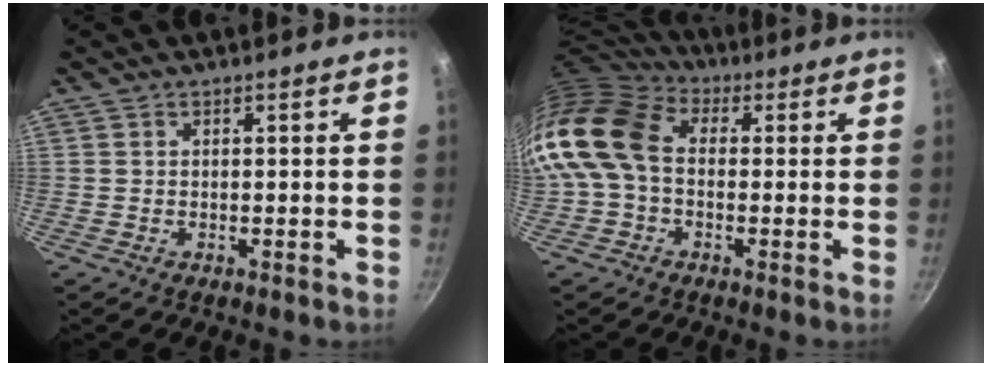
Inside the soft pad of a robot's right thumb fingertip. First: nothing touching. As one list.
[{"total": 13.2, "force": [-0.3, 9.7, 9.0], "torque": [-0.162, 0.029, -0.026]}]